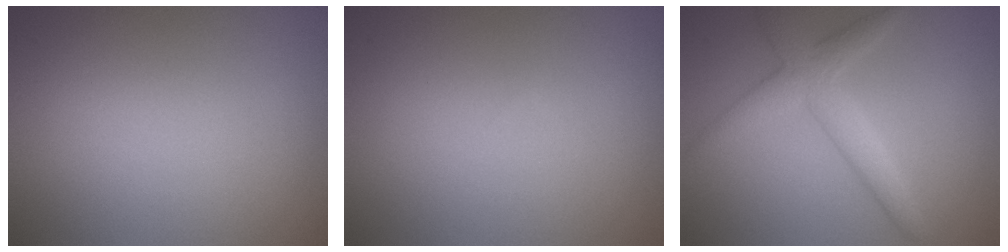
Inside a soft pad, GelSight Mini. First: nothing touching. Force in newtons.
{"total": 0.0}
{"total": 3.4, "press": 3.4, "slide": 0.1}